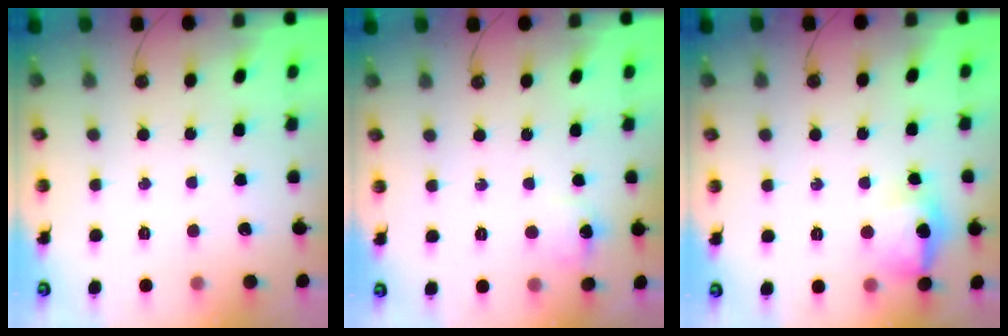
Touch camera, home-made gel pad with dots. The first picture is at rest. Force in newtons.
{"total": 5.9, "press": 5.9, "slide": 0.6}
{"total": 13.3, "press": 13.2, "slide": 1.4}